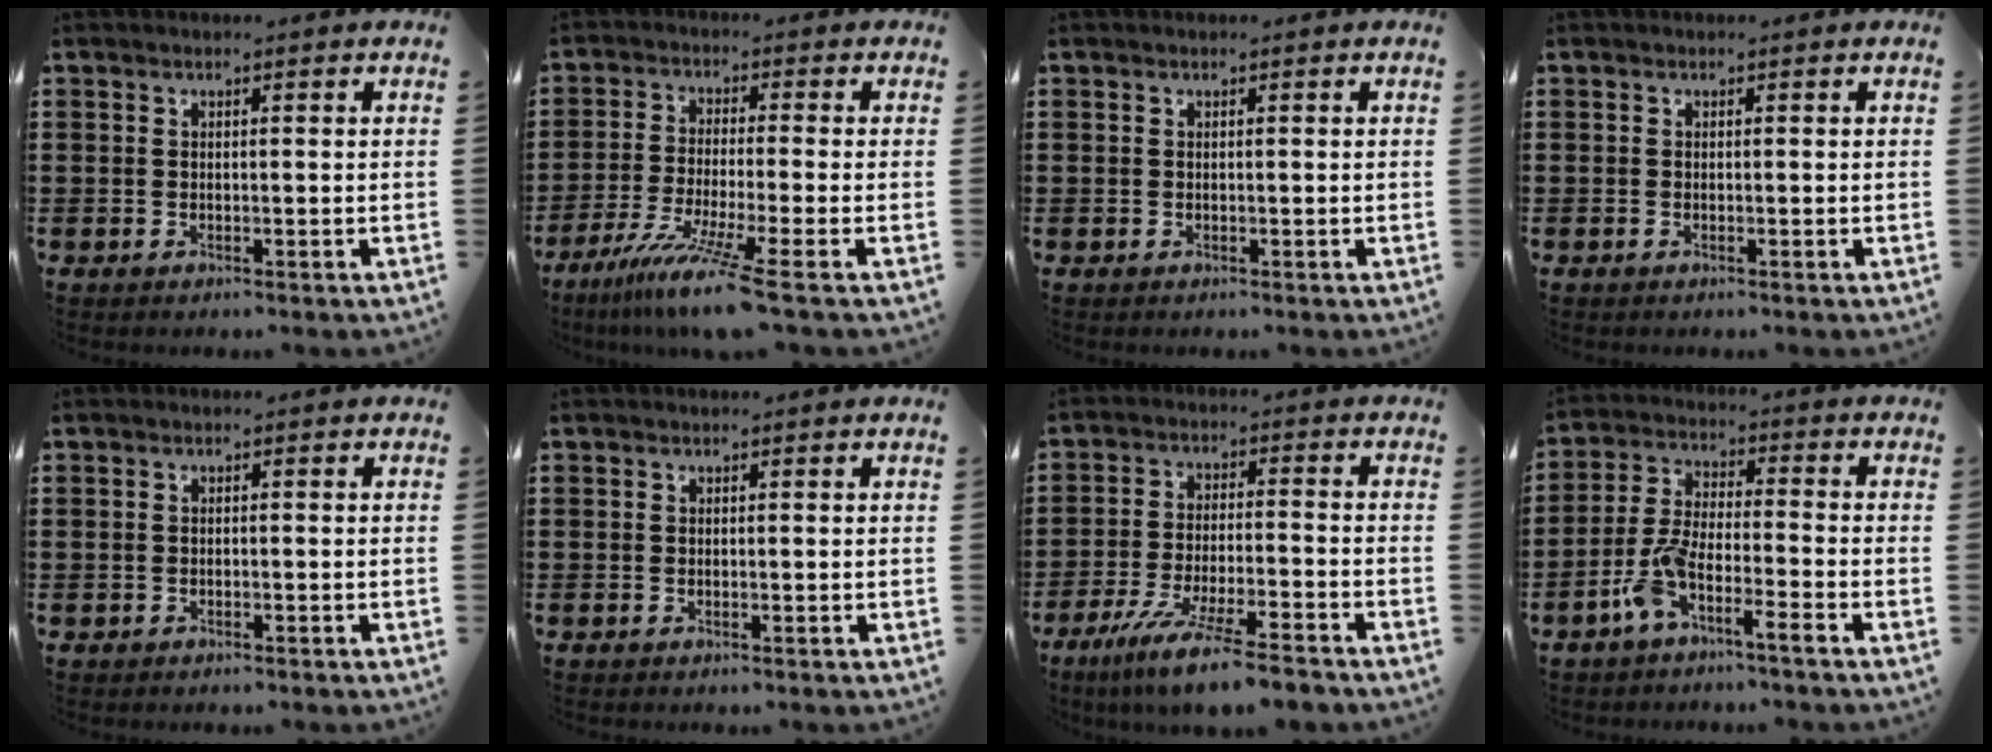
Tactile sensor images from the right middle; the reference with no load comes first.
{"total": 8.3, "force": [-6.1, -1.1, 5.6], "torque": [-0.115, -0.023, -0.119]}
{"total": 0.0}
{"total": 0.0}
{"total": 0.5, "force": [-0.5, 0.2, 0.0], "torque": [-0.001, 0.001, -0.011]}
{"total": 0.0}
{"total": 8.8, "force": [-7.5, 0.0, 4.7], "torque": [-0.092, -0.002, -0.142]}
{"total": 6.6, "force": [-4.8, 0.7, 4.5], "torque": [-0.110, -0.008, -0.097]}